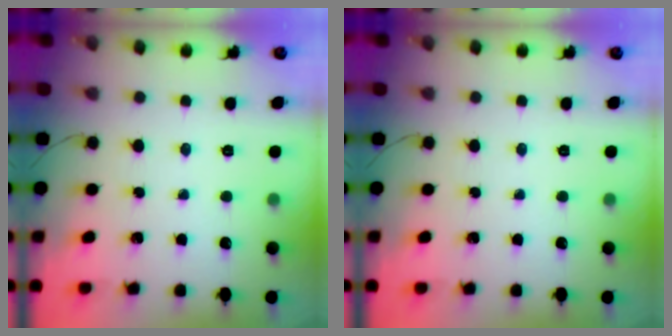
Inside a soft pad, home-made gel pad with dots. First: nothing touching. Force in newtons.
{"total": 0.0}